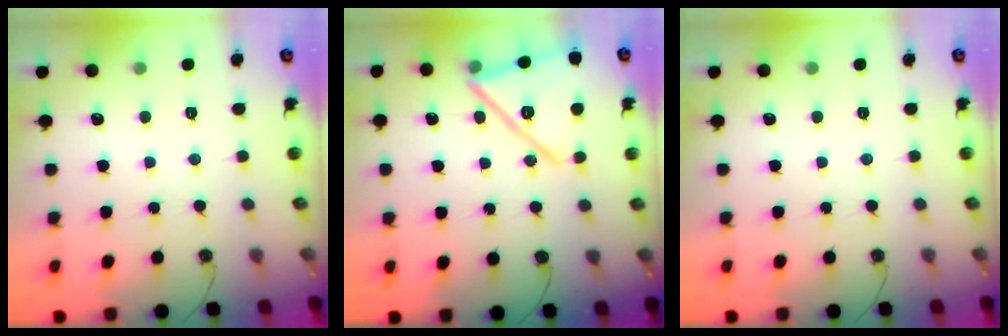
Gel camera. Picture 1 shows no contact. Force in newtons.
{"total": 18.6, "press": 18.2, "slide": 4.0}
{"total": 0.0}